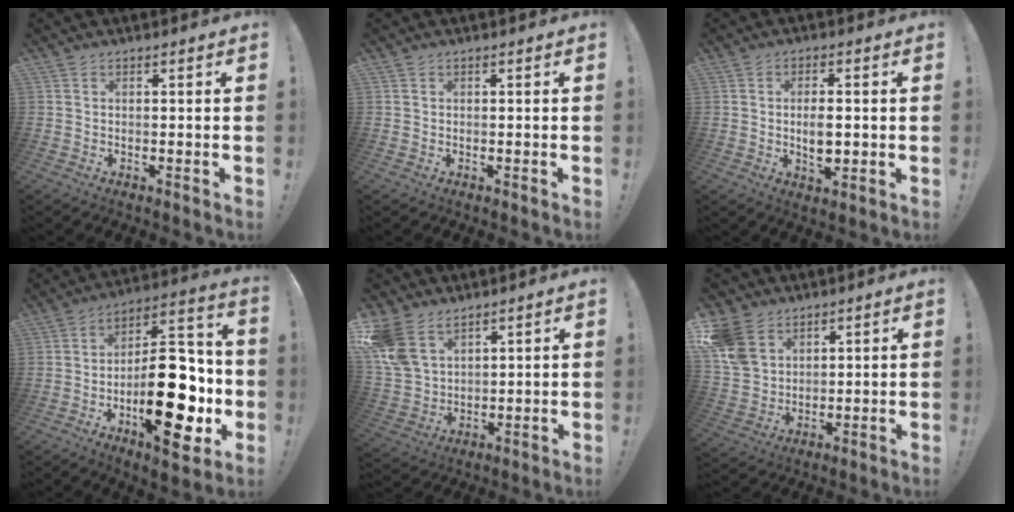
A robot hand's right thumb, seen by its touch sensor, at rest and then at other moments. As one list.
[{"total": 0.0}, {"total": 5.7, "force": [-0.4, 2.8, 5.0], "torque": [-0.084, -0.001, -0.012]}, {"total": 25.5, "force": [-6.5, 12.1, 21.5], "torque": [-0.329, 0.047, -0.085]}, {"total": 11.6, "force": [7.4, 7.0, 5.5], "torque": [-0.122, -0.042, 0.149]}, {"total": 11.6, "force": [6.3, 8.4, 4.9], "torque": [-0.094, -0.032, 0.132]}]